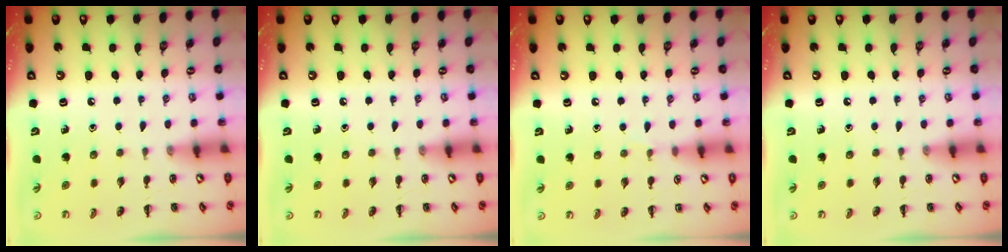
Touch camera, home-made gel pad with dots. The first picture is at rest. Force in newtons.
{"total": 0.0}
{"total": 3.3, "press": 3.1, "slide": 1.2}
{"total": 0.0}